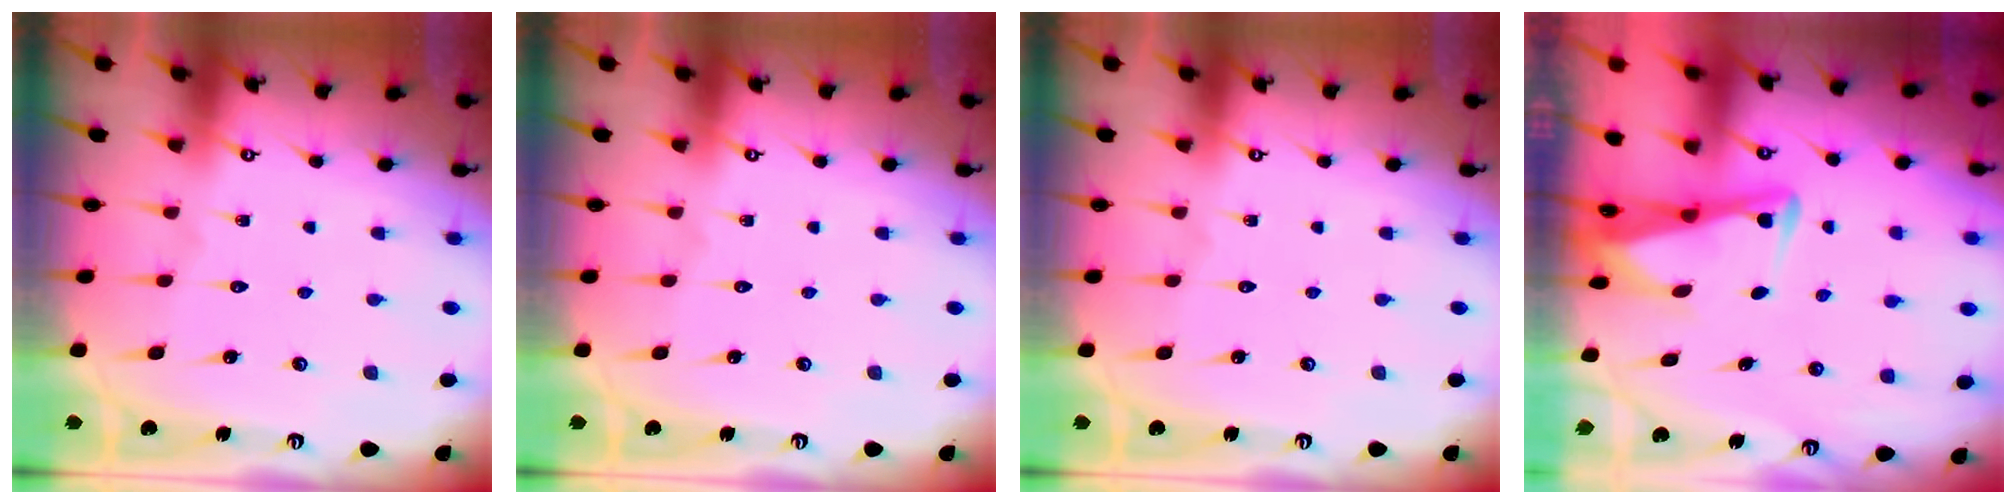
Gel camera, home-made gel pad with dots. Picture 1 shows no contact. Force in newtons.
{"total": 0.0}
{"total": 0.0}
{"total": 4.6, "press": 4.5, "slide": 0.8}